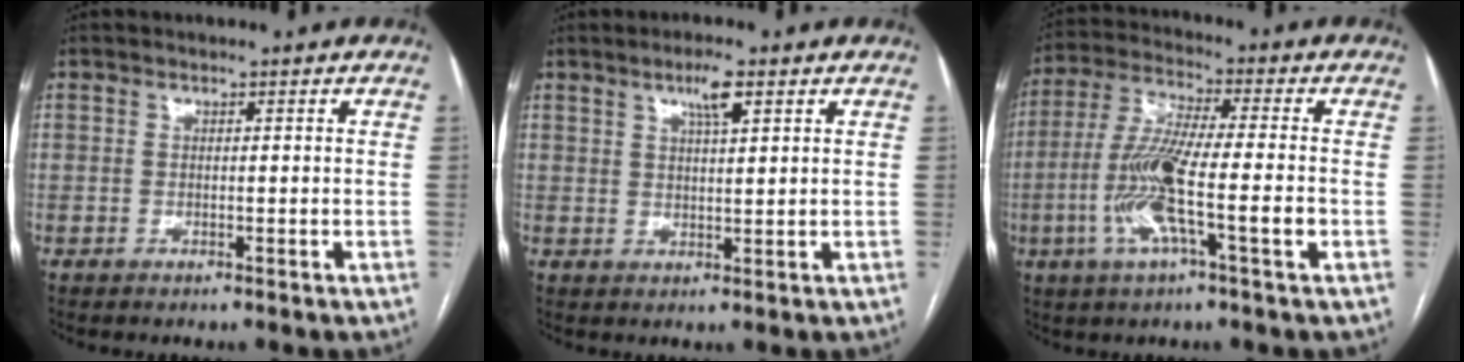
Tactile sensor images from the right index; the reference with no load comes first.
{"total": 3.8, "force": [2.3, 0.5, 3.0], "torque": [-0.053, 0.000, 0.038]}
{"total": 12.1, "force": [-3.2, 0.7, 11.7], "torque": [-0.234, -0.004, -0.067]}